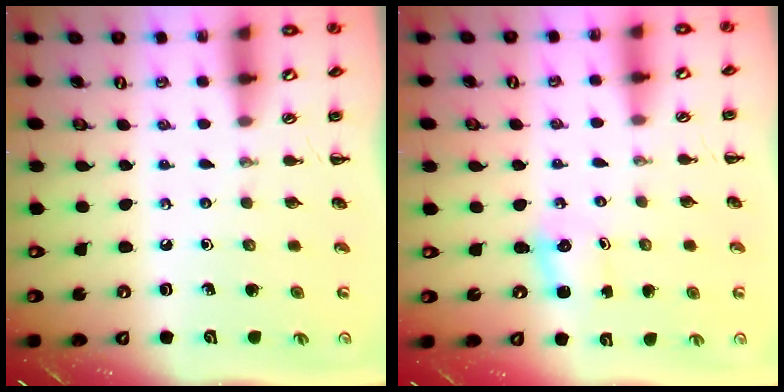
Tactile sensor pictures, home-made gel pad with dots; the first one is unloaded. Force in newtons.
{"total": 2.0, "press": 1.9, "slide": 0.7}